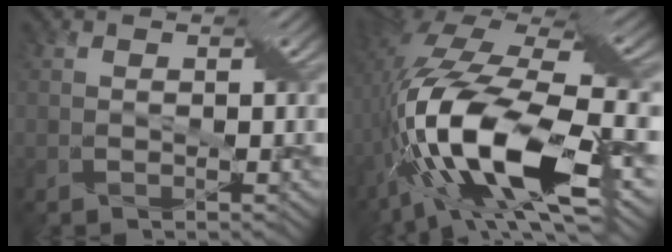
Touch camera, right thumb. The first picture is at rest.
{"total": 18.7, "force": [-4.4, 6.8, 16.8], "torque": [-0.361, -0.006, -0.082]}